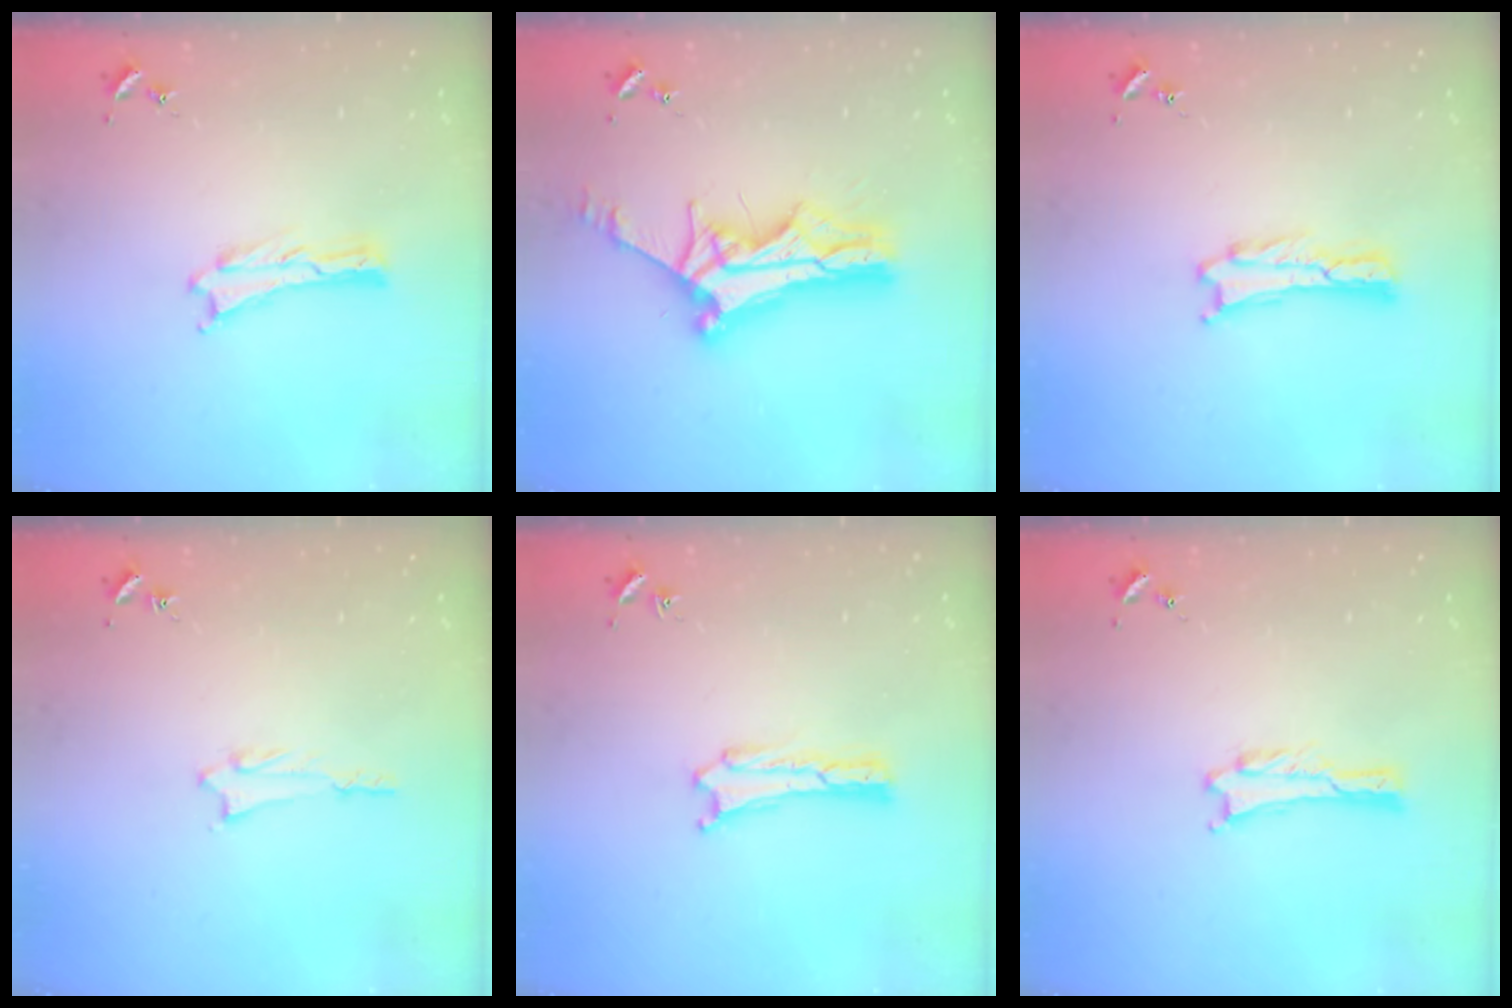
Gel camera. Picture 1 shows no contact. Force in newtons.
{"total": 10.9, "press": 10.8, "slide": 0.9}
{"total": 0.7, "press": 0.7, "slide": 0.2}
{"total": 1.4, "press": 1.4, "slide": 0.2}
{"total": 0.0}
{"total": 0.6, "press": 0.6, "slide": 0.1}